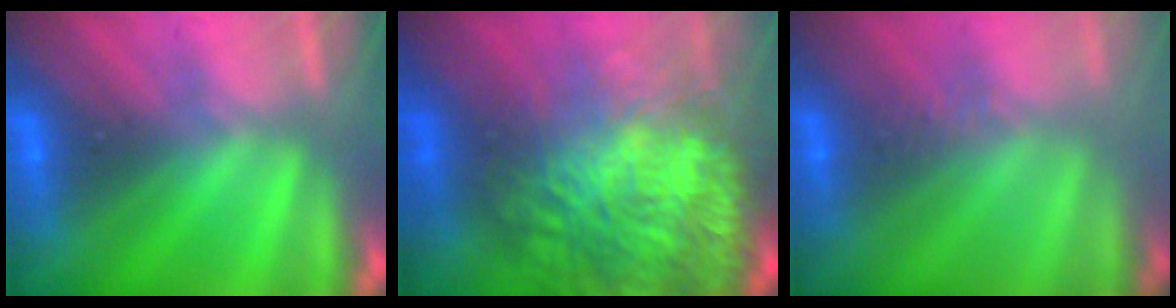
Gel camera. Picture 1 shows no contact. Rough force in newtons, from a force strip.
{"total": 11.8}
{"total": 3.2}